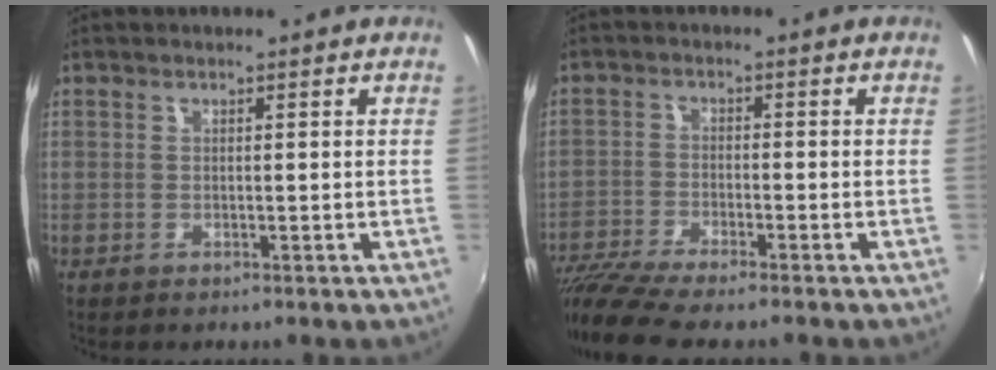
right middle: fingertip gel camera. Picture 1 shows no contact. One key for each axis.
{"total": 8.8, "fx": -7.7, "fy": 0.2, "fz": 4.2, "tx": -0.109, "ty": -0.027, "tz": -0.145}